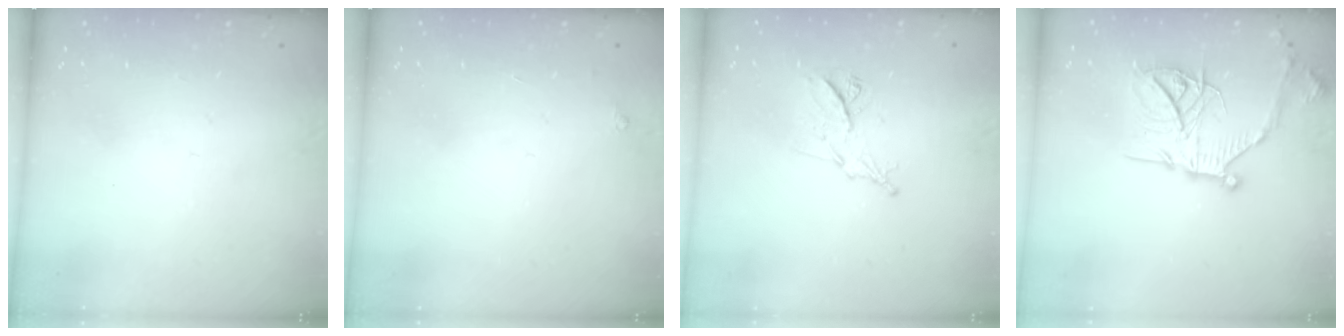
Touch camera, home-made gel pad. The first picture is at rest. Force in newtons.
{"total": 2.5, "press": 2.5, "slide": 0.4}
{"total": 8.6, "press": 8.6, "slide": 0.7}
{"total": 19.5, "press": 19.4, "slide": 1.7}